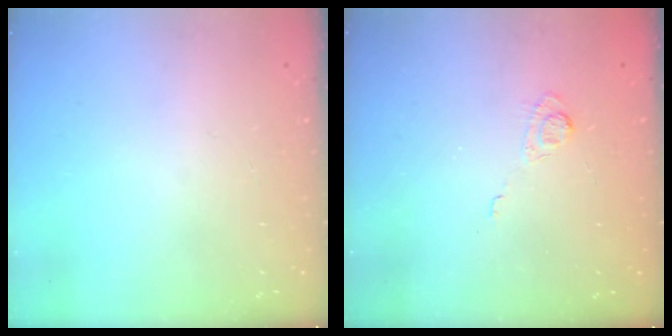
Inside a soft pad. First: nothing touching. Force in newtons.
{"total": 2.8, "press": 2.4, "slide": 1.4}